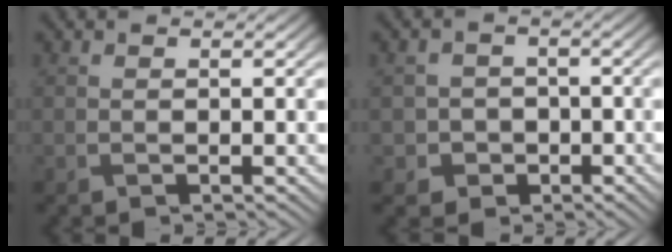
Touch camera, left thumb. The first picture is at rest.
{"total": 4.9, "force": [-1.7, 4.5, 0.8], "torque": [-0.024, 0.002, -0.055]}